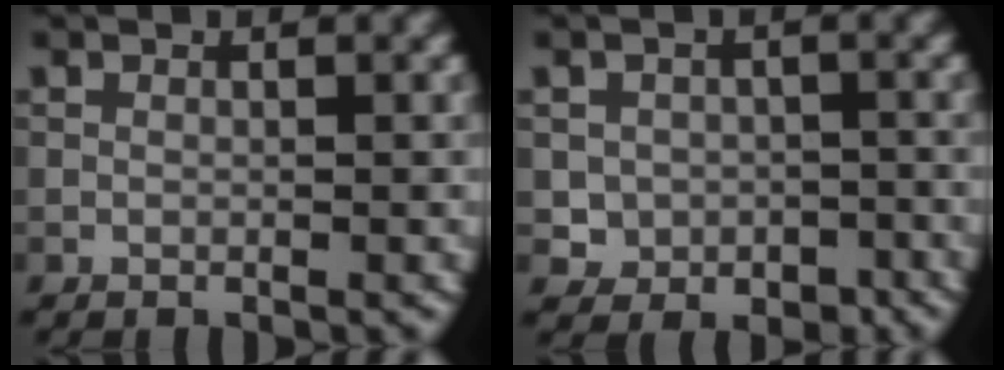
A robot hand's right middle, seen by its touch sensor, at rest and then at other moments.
{"total": 3.0, "force": [-0.8, 2.8, 0.8], "torque": [-0.002, -0.008, -0.013]}